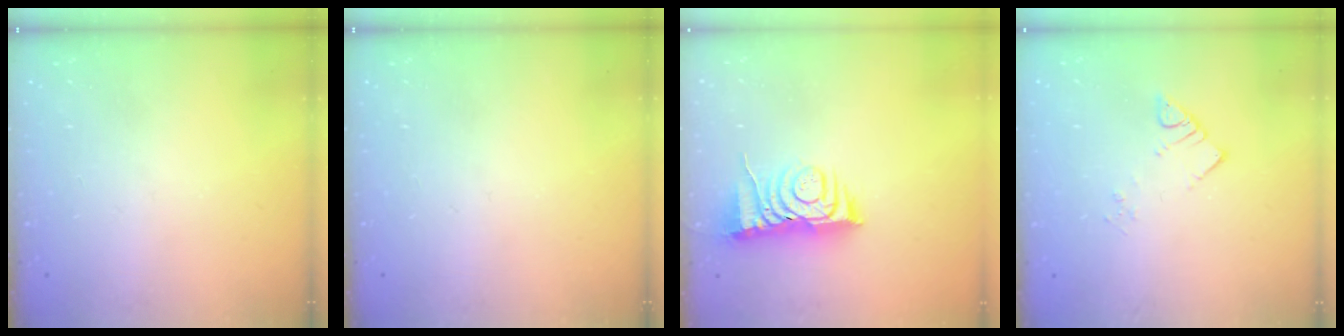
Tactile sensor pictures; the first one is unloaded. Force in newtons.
{"total": 0.0}
{"total": 7.7, "press": 7.7, "slide": 0.7}
{"total": 3.3, "press": 3.3, "slide": 0.1}